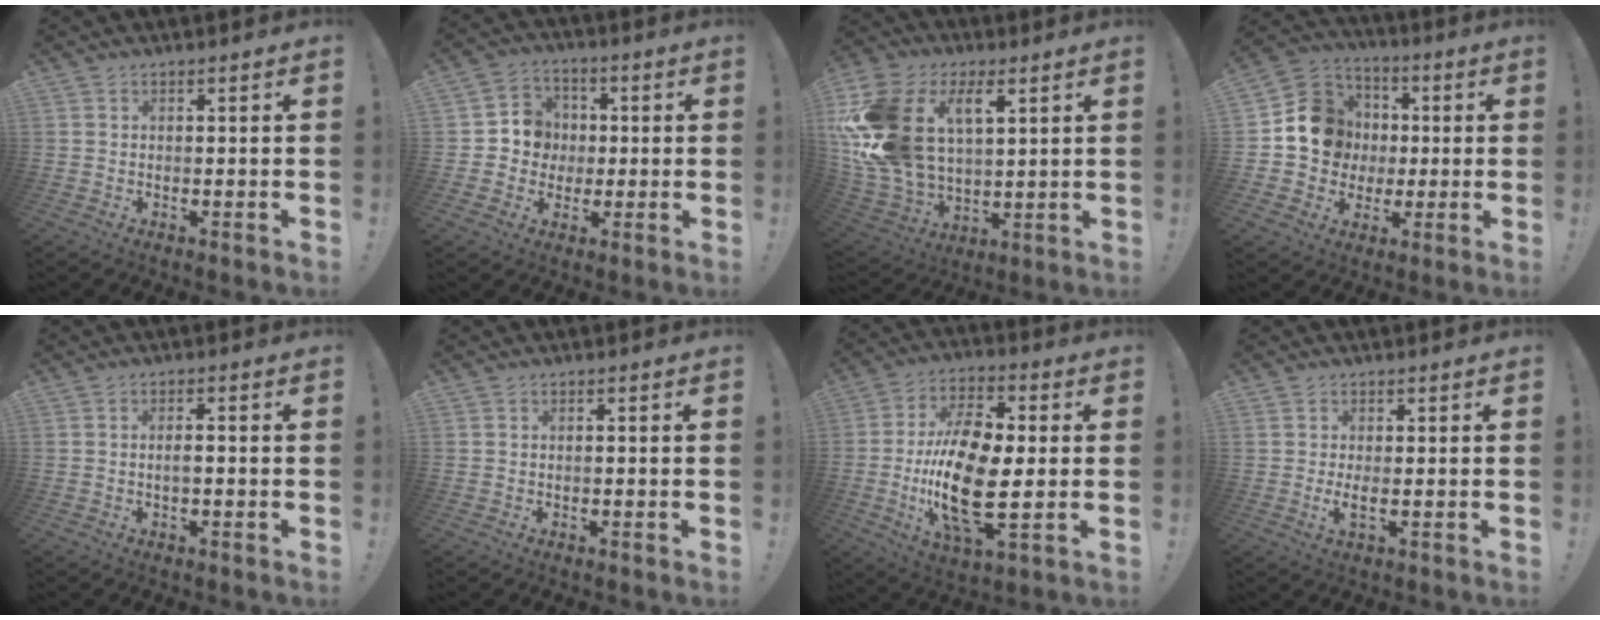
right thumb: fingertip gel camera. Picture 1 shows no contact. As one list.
[{"total": 8.4, "force": [-0.8, 8.1, 2.1], "torque": [-0.018, 0.014, -0.009]}, {"total": 23.0, "force": [7.5, 15.4, 15.3], "torque": [-0.298, -0.029, 0.141]}, {"total": 14.1, "force": [1.0, 13.2, 5.0], "torque": [-0.054, 0.011, 0.035]}, {"total": 2.4, "force": [-0.7, 0.5, 2.2], "torque": [-0.041, 0.007, -0.014]}, {"total": 0.8, "force": [-0.5, -0.1, 0.6], "torque": [-0.014, 0.001, -0.008]}, {"total": 21.1, "force": [-2.5, 9.9, 18.5], "torque": [-0.371, -0.004, -0.043]}, {"total": 3.3, "force": [-0.1, 0.2, 3.3], "torque": [-0.058, -0.011, -0.002]}]